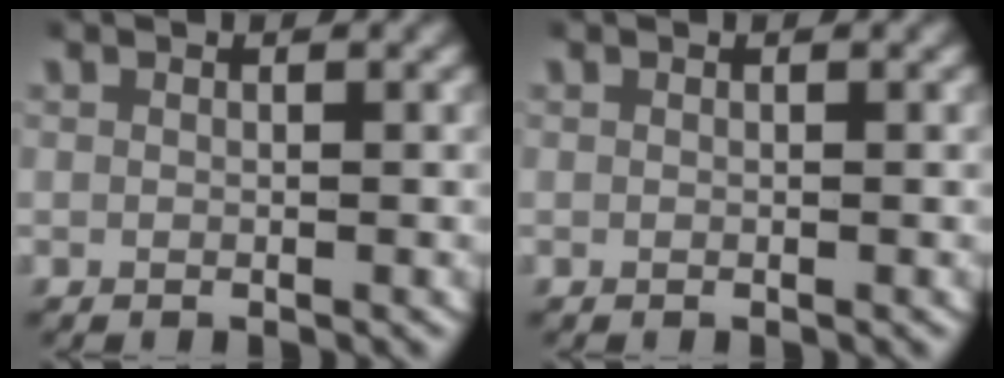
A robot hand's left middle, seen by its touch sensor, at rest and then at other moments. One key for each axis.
{"total": 0.0}